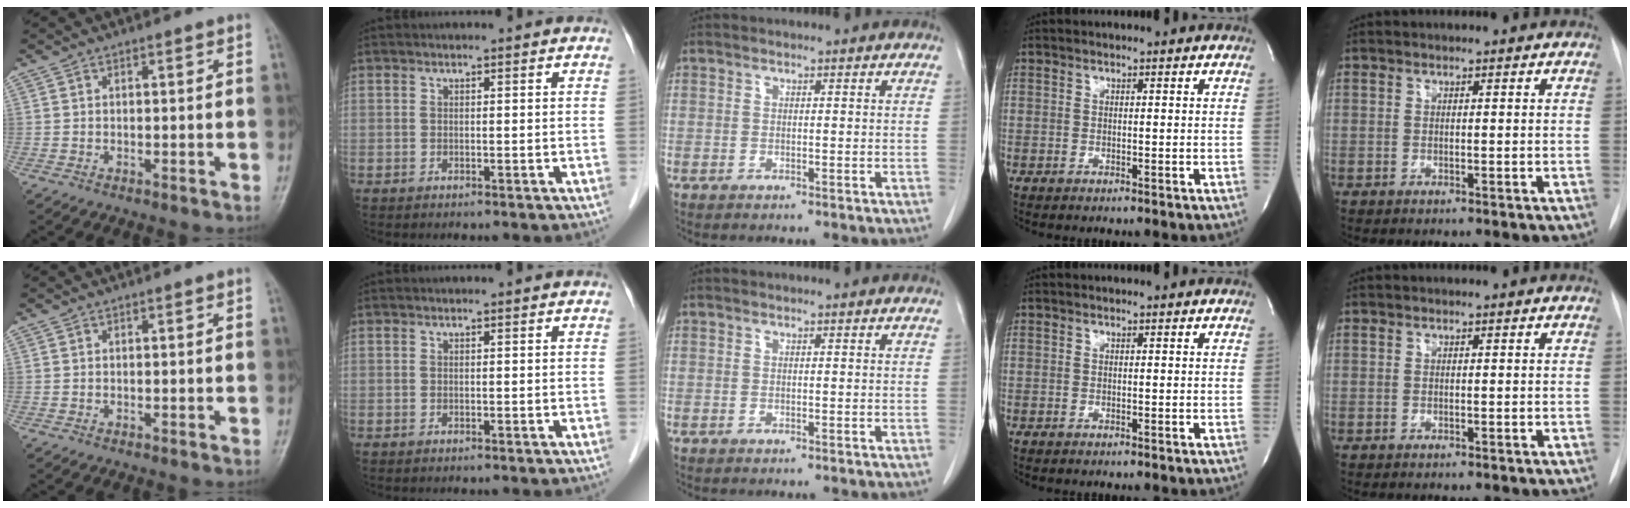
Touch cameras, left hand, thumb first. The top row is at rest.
{}